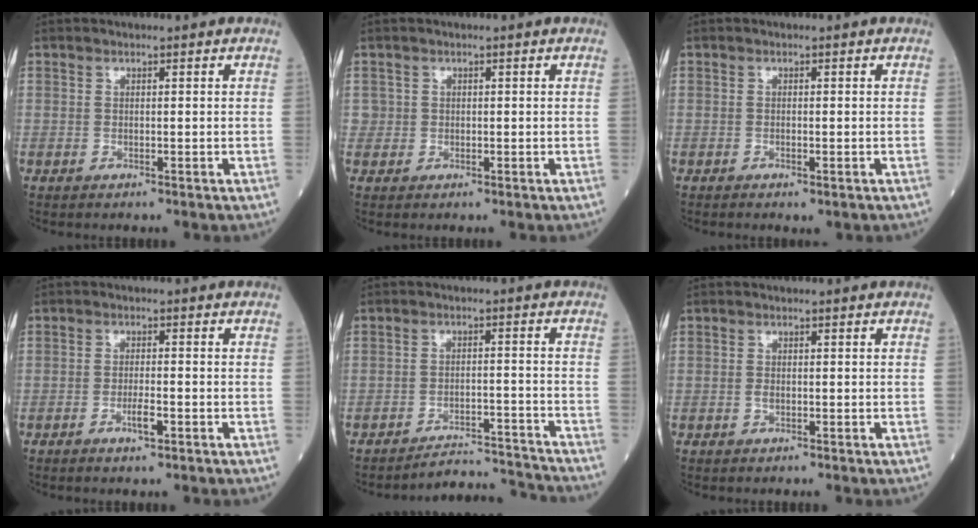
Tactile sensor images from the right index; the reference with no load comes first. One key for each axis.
{"total": 1.1, "fx": 0.1, "fy": 1.1, "fz": 0.0, "tx": 0.010, "ty": 0.005, "tz": 0.000}
{"total": 1.2, "fx": -0.7, "fy": 0.3, "fz": 0.9, "tx": -0.016, "ty": -0.003, "tz": -0.008}
{"total": 2.6, "fx": -1.3, "fy": 0.3, "fz": 2.2, "tx": -0.039, "ty": 0.000, "tz": -0.024}
{"total": 8.1, "fx": -7.9, "fy": -1.2, "fz": -1.2, "tx": 0.018, "ty": 0.011, "tz": -0.123}
{"total": 0.6, "fx": -0.3, "fy": 0.3, "fz": 0.5, "tx": -0.011, "ty": 0.001, "tz": -0.008}